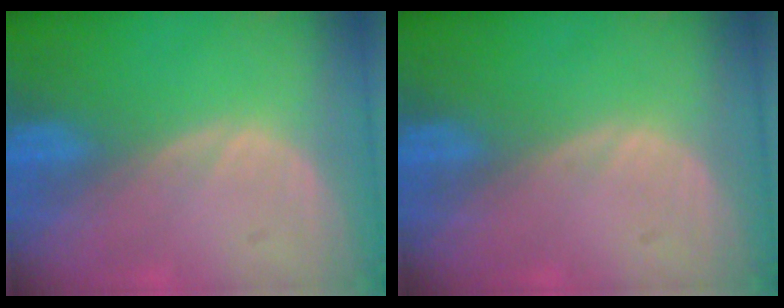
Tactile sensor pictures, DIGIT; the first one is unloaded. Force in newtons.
{"total": 0.0}